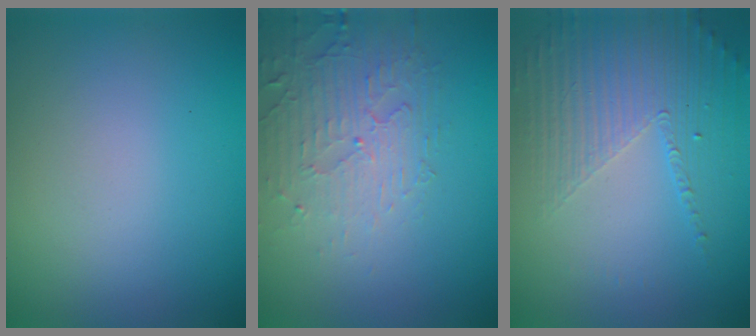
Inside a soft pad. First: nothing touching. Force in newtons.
{"total": 3.8, "press": 3.4, "slide": 1.8}
{"total": 5.0, "press": 3.2, "slide": 3.8}